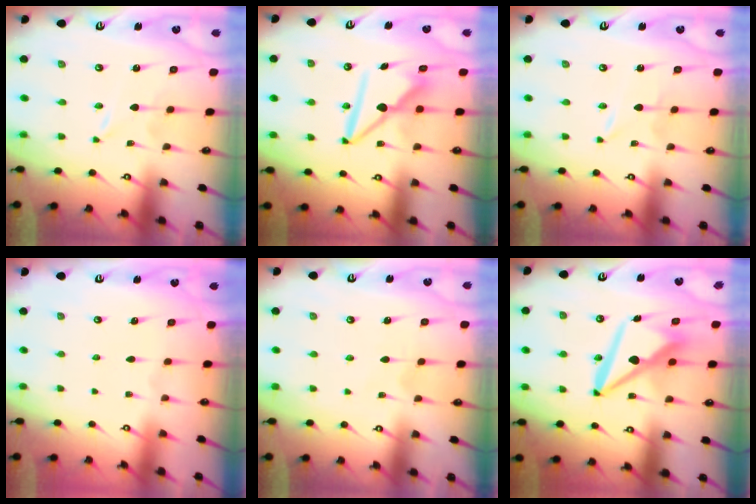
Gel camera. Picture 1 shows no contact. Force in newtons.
{"total": 9.1, "press": 9.1, "slide": 0.7}
{"total": 2.0, "press": 2.0, "slide": 0.3}
{"total": 0.0}
{"total": 3.2, "press": 3.2, "slide": 0.3}
{"total": 10.8, "press": 10.7, "slide": 1.0}